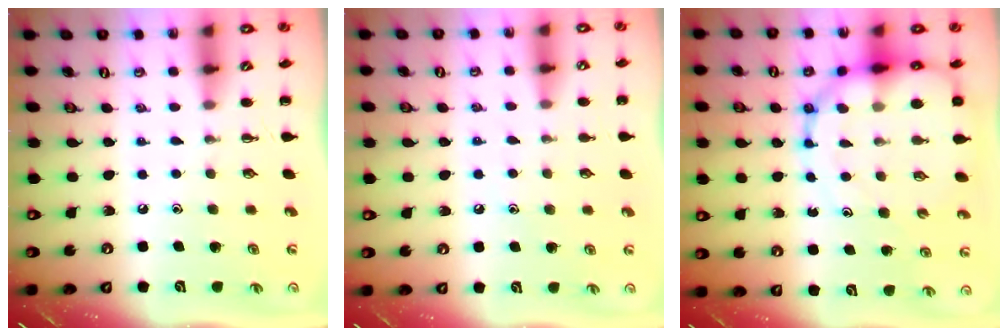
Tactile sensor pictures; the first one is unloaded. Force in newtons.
{"total": 5.4, "press": 5.2, "slide": 1.7}
{"total": 15.5, "press": 15.0, "slide": 3.8}